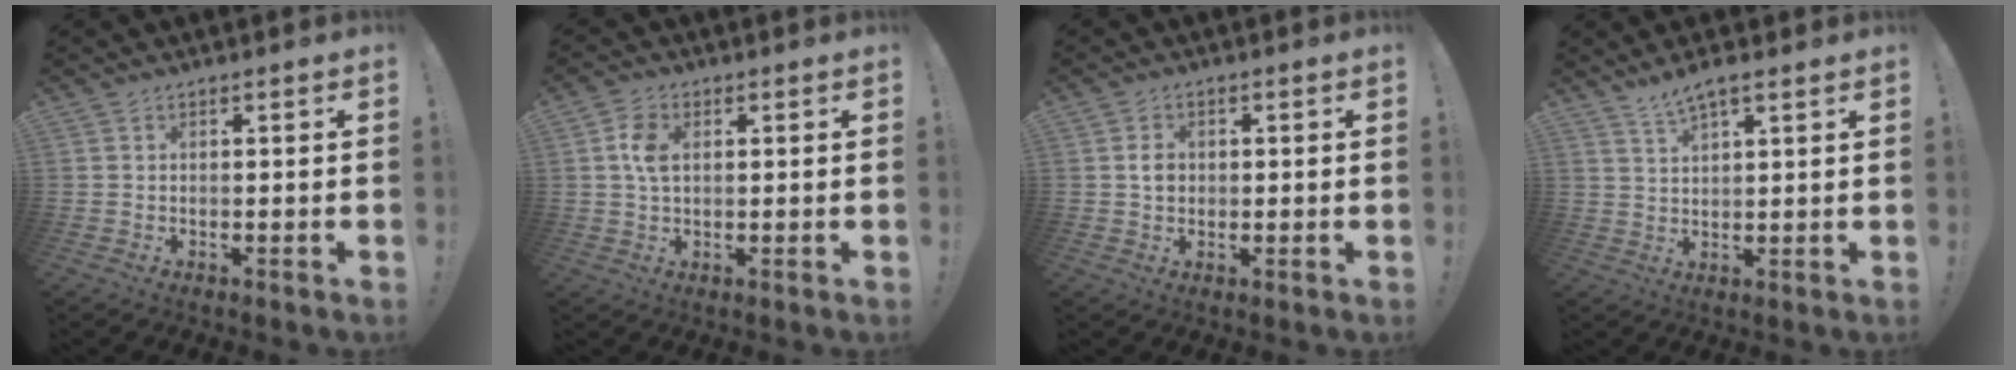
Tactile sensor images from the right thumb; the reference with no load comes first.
{"total": 5.8, "force": [1.3, 3.6, 4.3], "torque": [-0.078, 0.001, 0.020]}
{"total": 3.4, "force": [0.1, 2.7, 2.0], "torque": [-0.022, 0.000, -0.001]}
{"total": 4.9, "force": [3.9, 0.9, 2.8], "torque": [-0.047, -0.023, 0.069]}